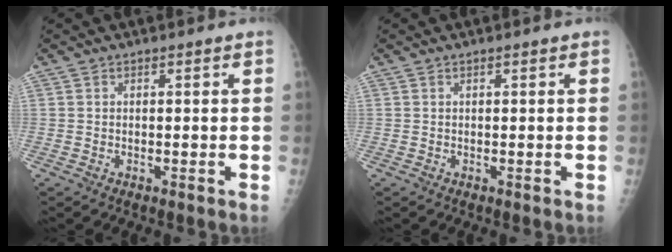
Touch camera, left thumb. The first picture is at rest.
{"total": 0.0}